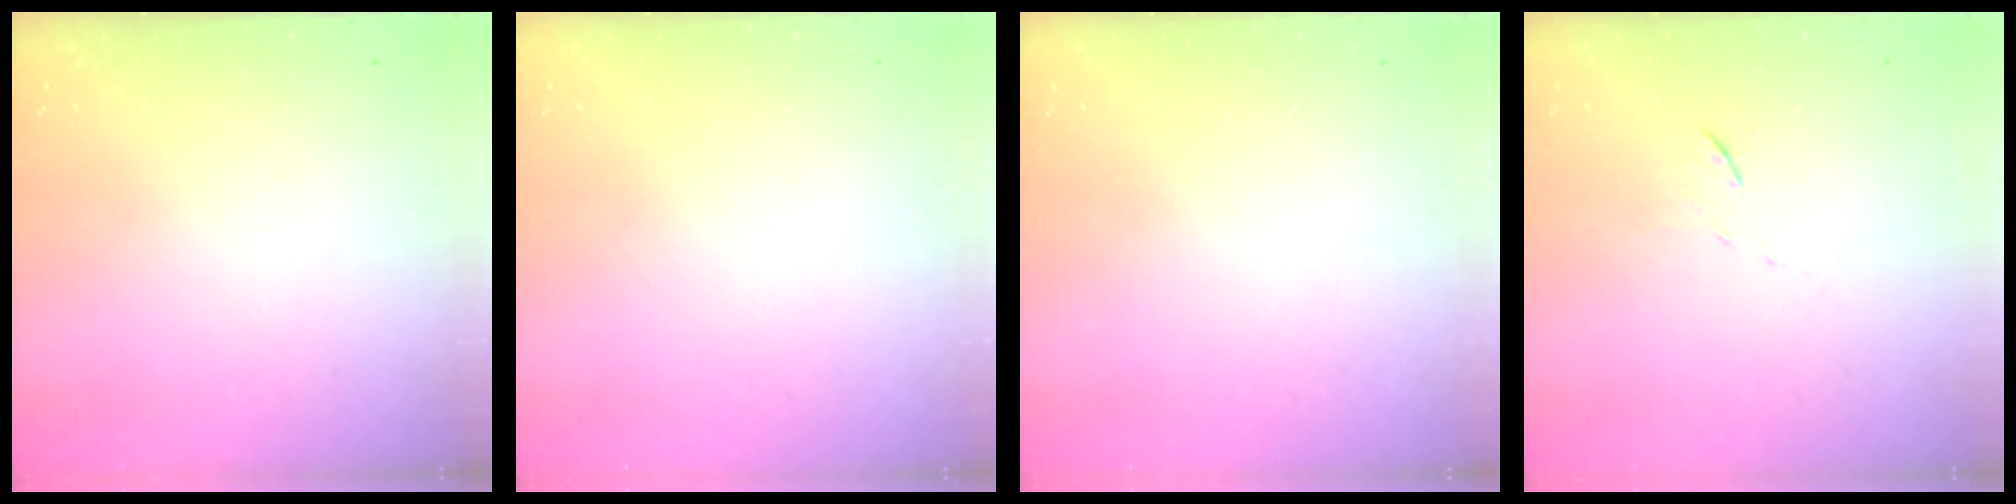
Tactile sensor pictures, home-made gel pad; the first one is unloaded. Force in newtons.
{"total": 0.0}
{"total": 0.0}
{"total": 5.5, "press": 5.4, "slide": 0.7}